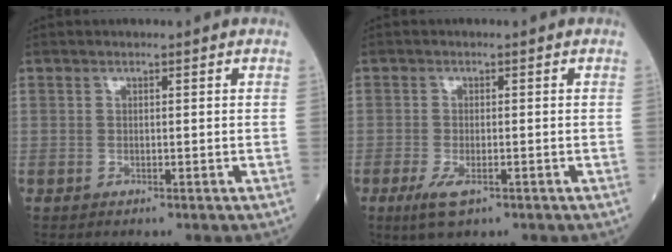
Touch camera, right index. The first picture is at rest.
{"total": 3.7, "force": [-1.9, 1.3, 3.0], "torque": [-0.066, -0.007, -0.027]}